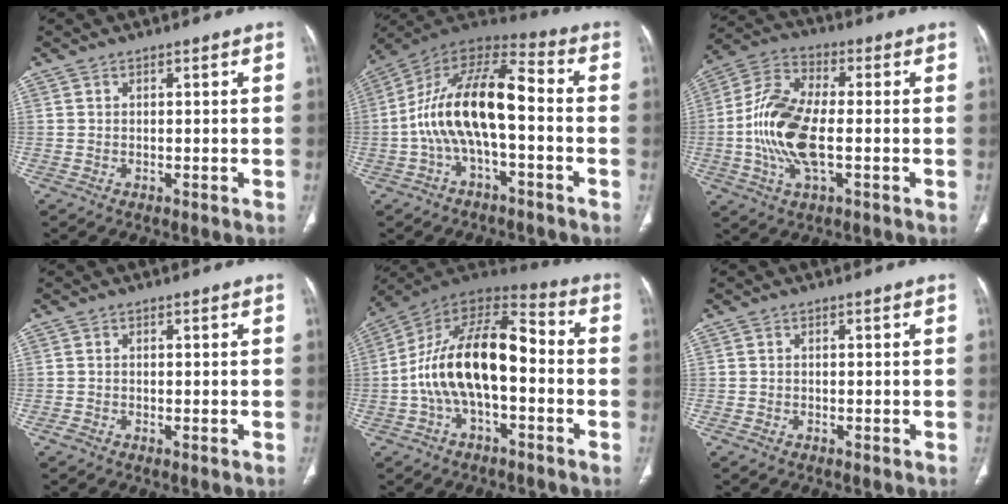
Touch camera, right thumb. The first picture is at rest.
{"total": 16.6, "force": [-2.3, 6.9, 14.9], "torque": [-0.270, 0.058, -0.049]}
{"total": 14.3, "force": [-1.4, 5.7, 13.0], "torque": [-0.287, 0.012, -0.031]}
{"total": 1.1, "force": [-0.5, 0.5, 0.8], "torque": [-0.016, -0.002, -0.011]}
{"total": 18.8, "force": [-2.4, 9.3, 16.2], "torque": [-0.276, 0.051, -0.047]}
{"total": 0.7, "force": [-0.3, 0.5, 0.3], "torque": [-0.004, 0.001, -0.007]}